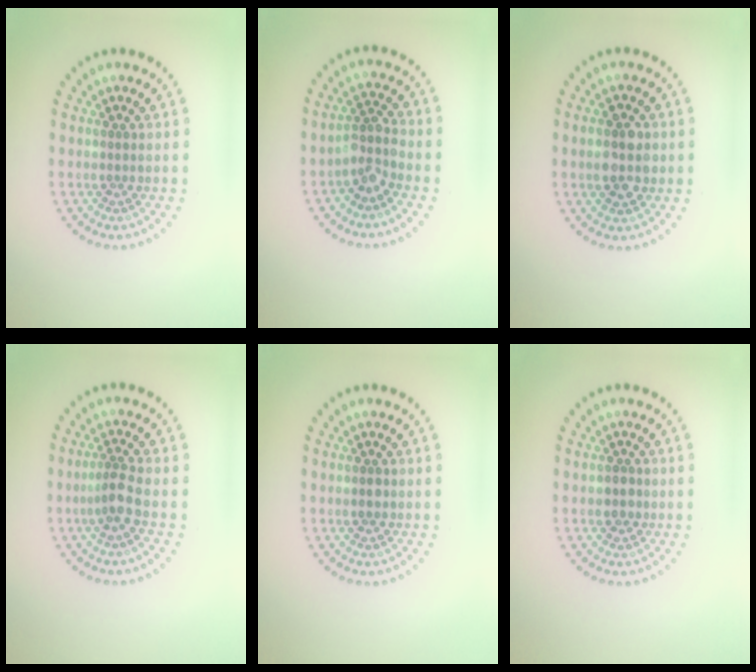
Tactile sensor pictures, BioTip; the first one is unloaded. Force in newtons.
{"total": 2.4, "press": 1.9, "slide": 1.5}
{"total": 4.1, "press": 4.1, "slide": 0.1}
{"total": 2.1, "press": 1.6, "slide": 1.3}
{"total": 1.1, "press": 1.1, "slide": 0.1}
{"total": 1.3, "press": 1.3, "slide": 0.4}